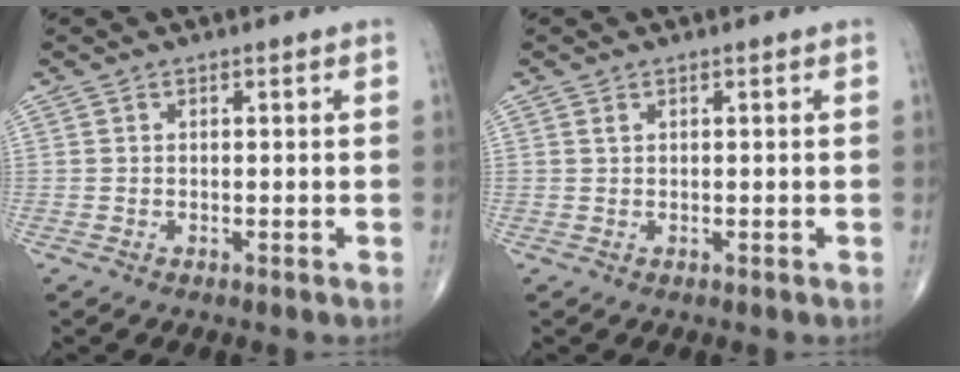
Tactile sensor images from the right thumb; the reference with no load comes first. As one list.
[{"total": 0.5, "force": [0.3, 0.3, 0.3], "torque": [-0.006, 0.003, 0.008]}]